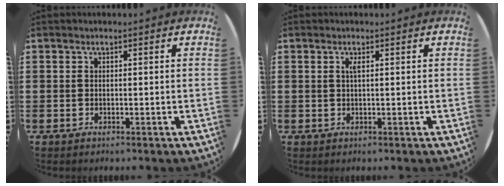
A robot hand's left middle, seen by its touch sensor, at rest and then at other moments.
{"total": 0.8, "force": [0.3, 0.1, 0.7], "torque": [-0.013, 0.002, 0.006]}